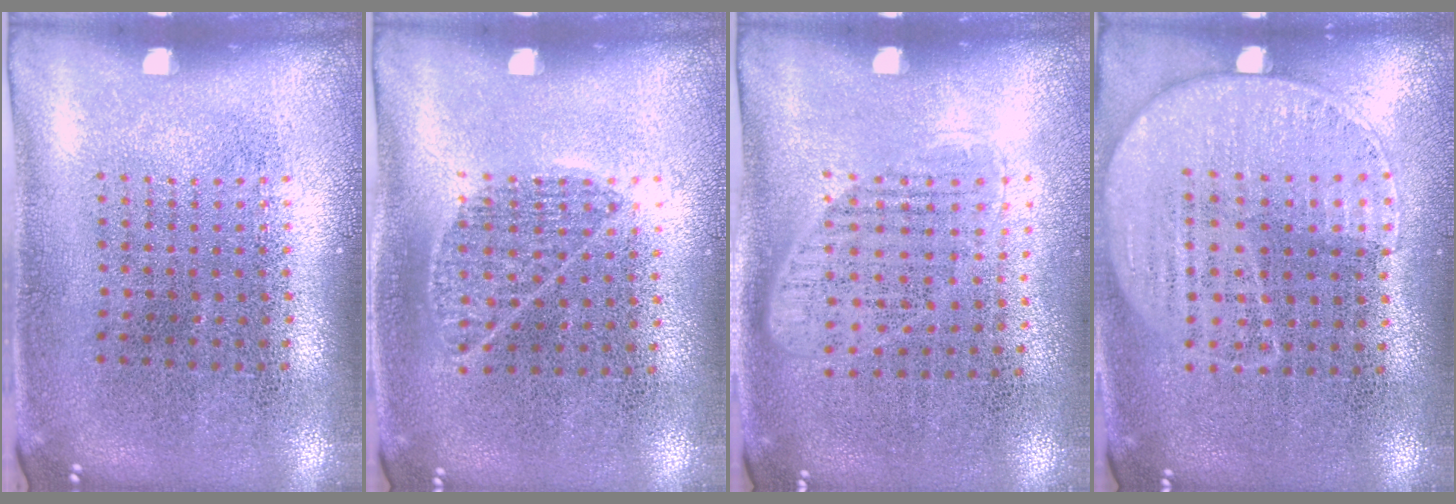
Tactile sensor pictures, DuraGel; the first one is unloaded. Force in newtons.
{"total": 0.9, "press": 0.5, "slide": 0.7}
{"total": 1.1, "press": 0.9, "slide": 0.6}
{"total": 1.2, "press": 1.0, "slide": 0.6}